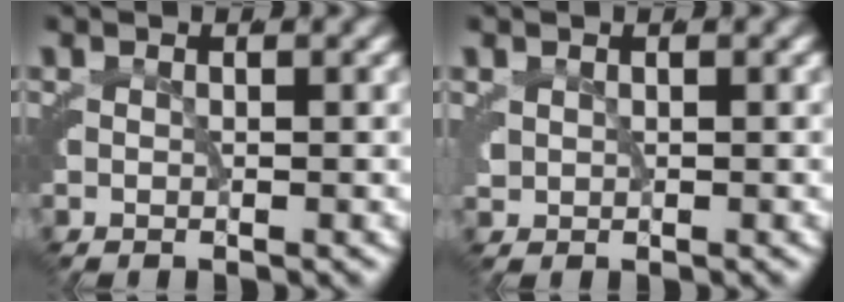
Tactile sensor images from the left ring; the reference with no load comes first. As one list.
[{"total": 1.1, "force": [0.9, 0.3, 0.5], "torque": [-0.021, -0.003, 0.022]}]